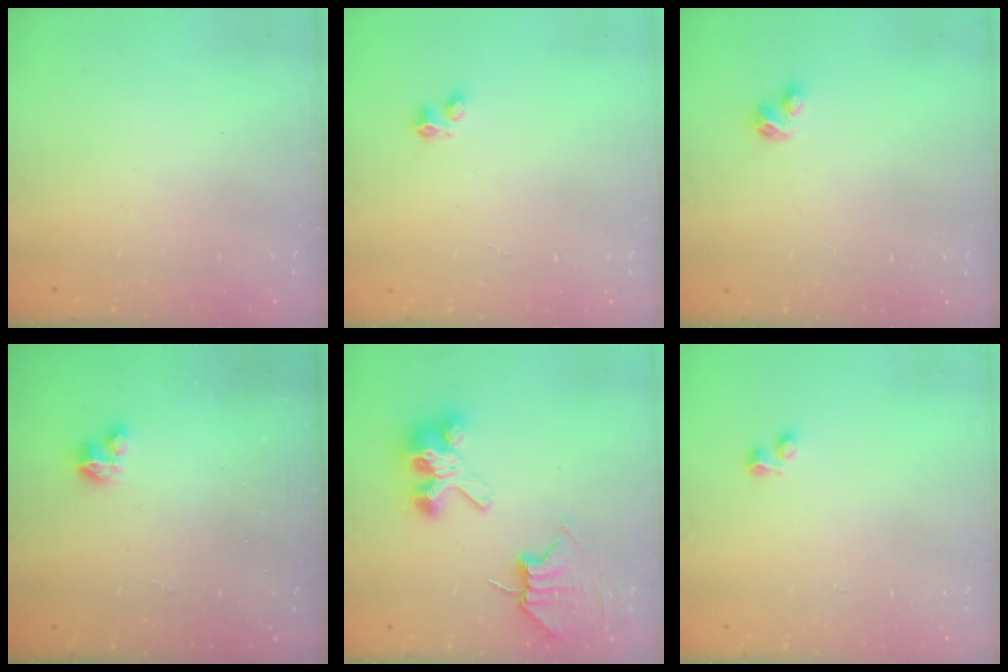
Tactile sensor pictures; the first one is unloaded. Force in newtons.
{"total": 2.8, "press": 2.8, "slide": 0.4}
{"total": 3.1, "press": 3.0, "slide": 0.5}
{"total": 2.9, "press": 2.9, "slide": 0.2}
{"total": 7.2, "press": 7.2, "slide": 0.6}
{"total": 2.4, "press": 2.4, "slide": 0.4}